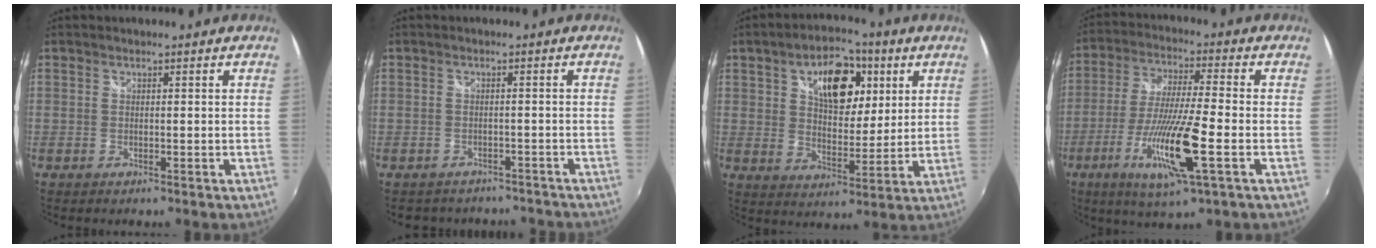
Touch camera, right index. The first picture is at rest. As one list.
[{"total": 8.1, "force": [-6.8, 4.0, 1.8], "torque": [-0.039, 0.003, -0.085]}, {"total": 14.6, "force": [5.8, 8.5, 10.4], "torque": [-0.166, 0.022, 0.094]}, {"total": 15.3, "force": [-5.5, 1.1, 14.3], "torque": [-0.288, -0.025, -0.102]}]